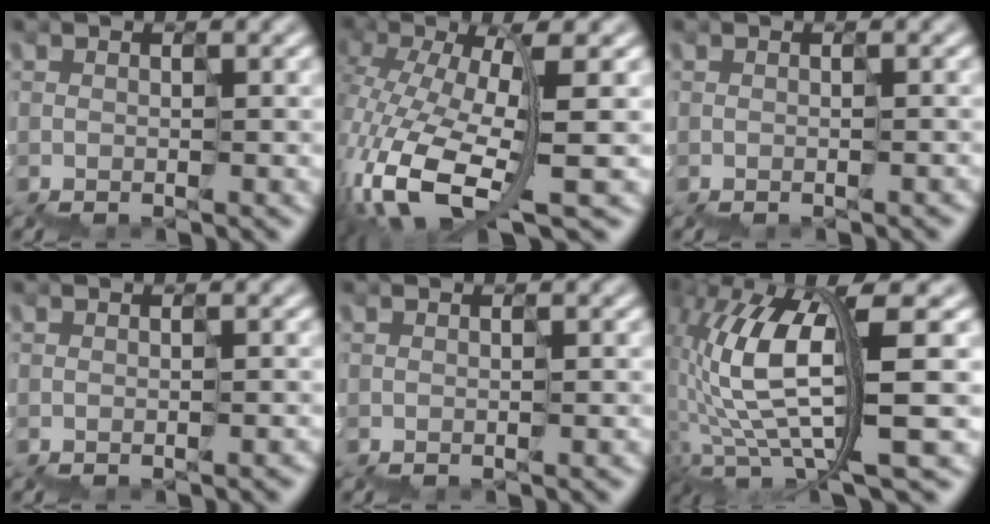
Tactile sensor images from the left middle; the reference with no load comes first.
{"total": 7.7, "force": [-3.2, 2.3, 6.6], "torque": [-0.170, 0.000, -0.058]}
{"total": 0.9, "force": [-0.8, 0.1, 0.5], "torque": [0.000, -0.006, -0.004]}
{"total": 1.4, "force": [-1.0, 0.3, 0.9], "torque": [0.000, -0.006, -0.005]}
{"total": 0.6, "force": [-0.5, 0.0, 0.3], "torque": [-0.001, -0.004, -0.003]}
{"total": 6.9, "force": [1.9, 1.6, 6.5], "torque": [-0.148, 0.003, 0.037]}